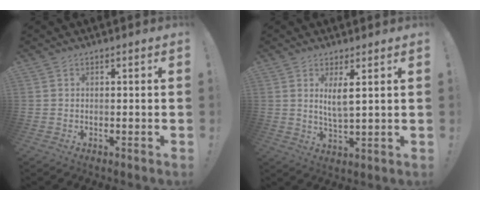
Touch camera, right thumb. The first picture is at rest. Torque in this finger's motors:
{"motor_torque": [-0.49, 0.24, 0.22, 0.52, 0.08]}